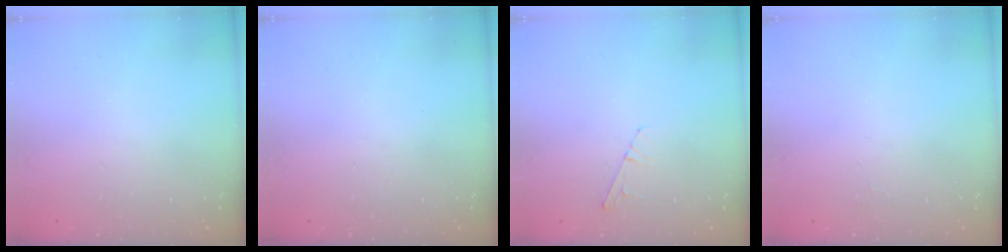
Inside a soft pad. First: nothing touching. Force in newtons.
{"total": 0.0}
{"total": 4.7, "press": 4.7, "slide": 0.5}
{"total": 1.6, "press": 1.6, "slide": 0.2}